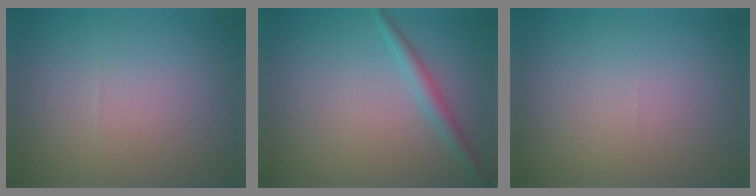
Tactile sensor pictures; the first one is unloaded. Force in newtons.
{"total": 1.8, "press": 1.8, "slide": 0.1}
{"total": 0.0}